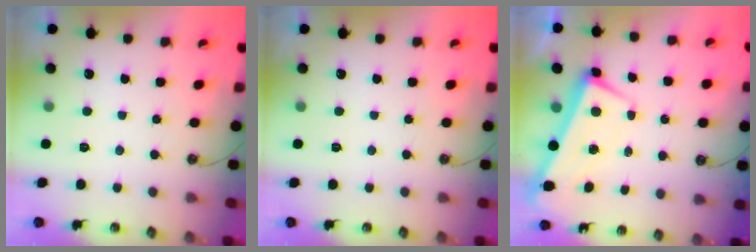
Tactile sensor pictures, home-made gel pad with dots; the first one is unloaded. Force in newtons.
{"total": 0.0}
{"total": 1.5, "press": 0.4, "slide": 1.5}